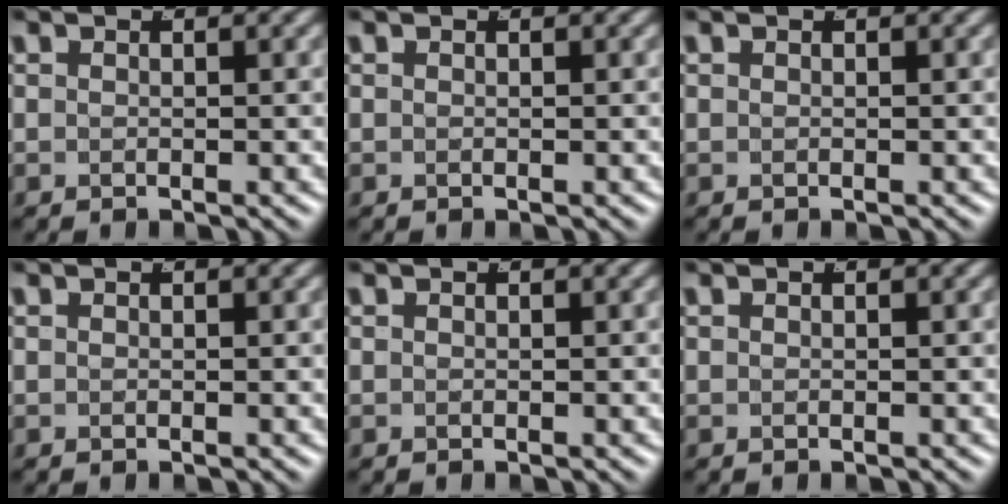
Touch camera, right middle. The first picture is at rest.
{"total": 0.0}
{"total": 0.0}
{"total": 0.0}
{"total": 0.0}
{"total": 0.0}